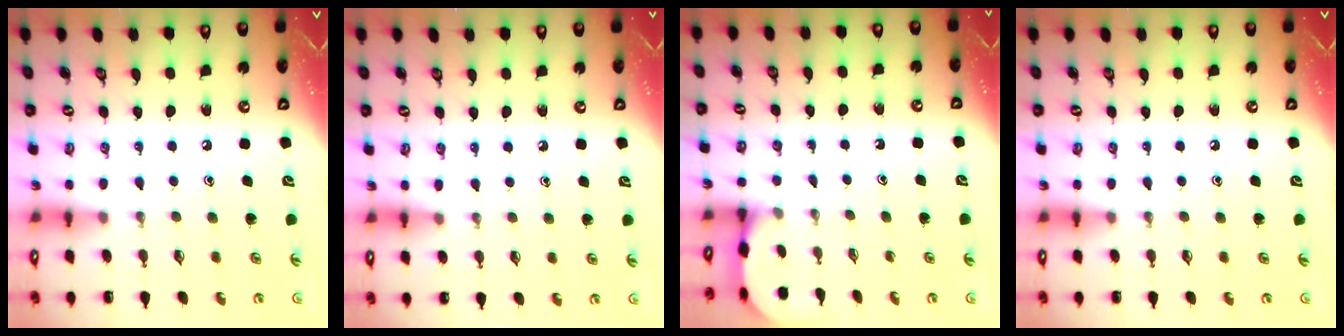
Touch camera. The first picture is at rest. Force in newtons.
{"total": 3.0, "press": 3.0, "slide": 0.4}
{"total": 1.9, "press": 1.9, "slide": 0.2}
{"total": 0.0}